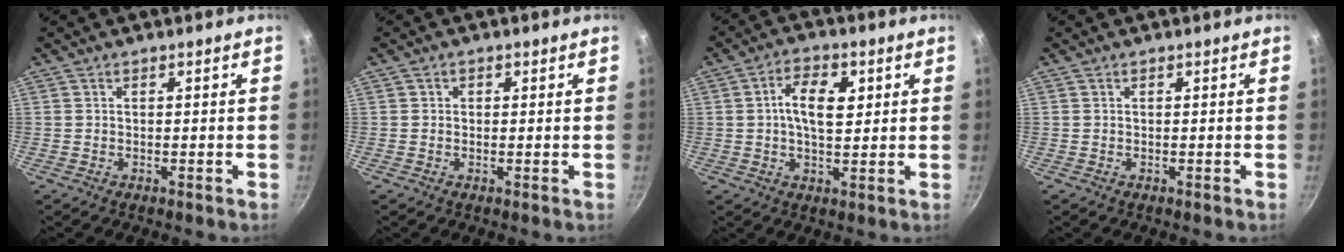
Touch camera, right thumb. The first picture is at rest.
{"total": 0.9, "force": [0.2, 0.8, 0.3], "torque": [-0.001, 0.000, 0.001]}
{"total": 7.8, "force": [1.6, 4.1, 6.4], "torque": [-0.095, 0.002, 0.021]}
{"total": 0.0}